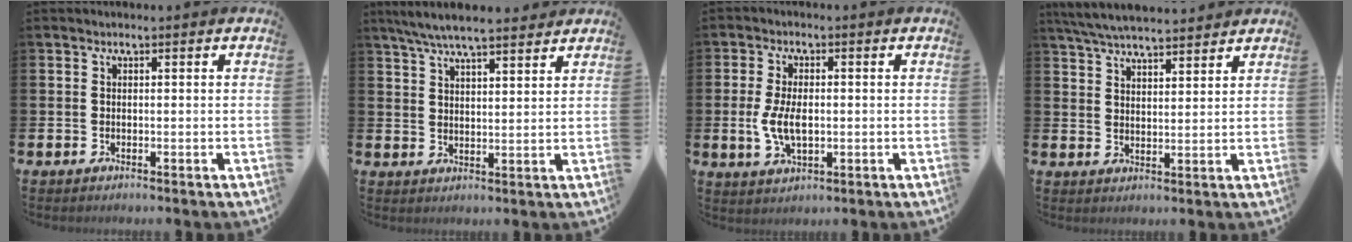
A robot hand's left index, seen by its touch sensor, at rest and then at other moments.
{"total": 6.7, "force": [6.2, 0.8, 2.3], "torque": [-0.056, -0.020, 0.113]}
{"total": 5.3, "force": [-0.2, 2.9, 4.5], "torque": [-0.092, 0.001, -0.009]}
{"total": 5.9, "force": [5.7, 0.7, 1.2], "torque": [-0.044, -0.022, 0.105]}